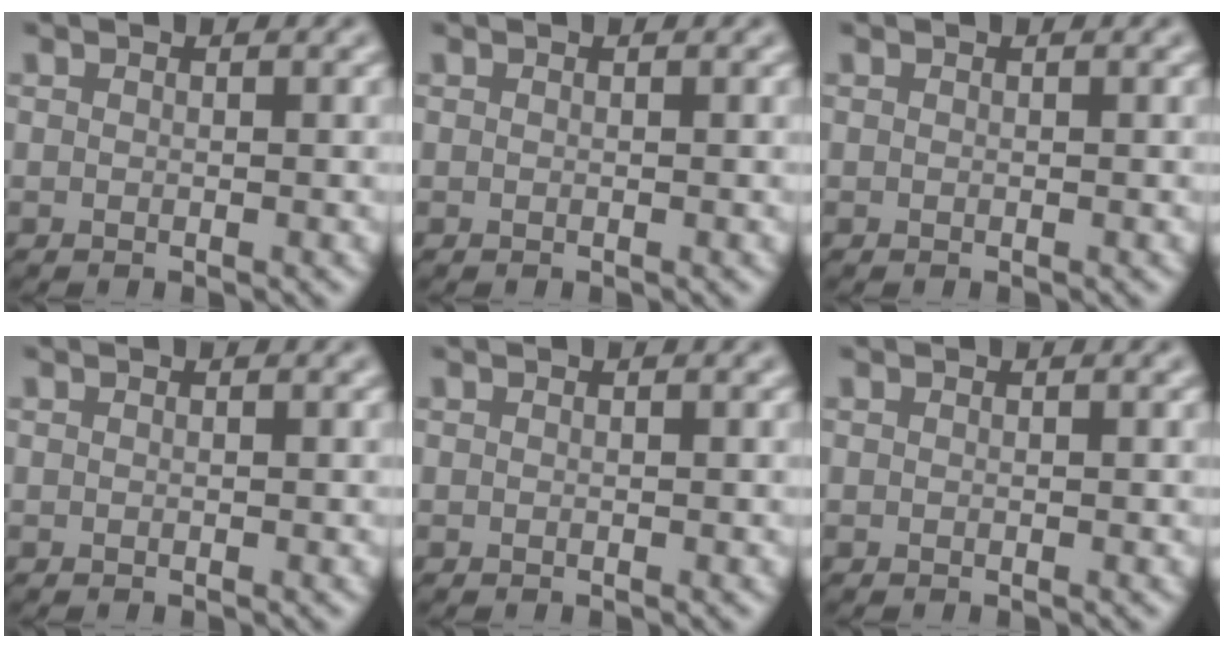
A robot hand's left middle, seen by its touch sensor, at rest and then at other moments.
{"total": 0.0}
{"total": 0.0}
{"total": 0.0}
{"total": 0.0}
{"total": 0.0}